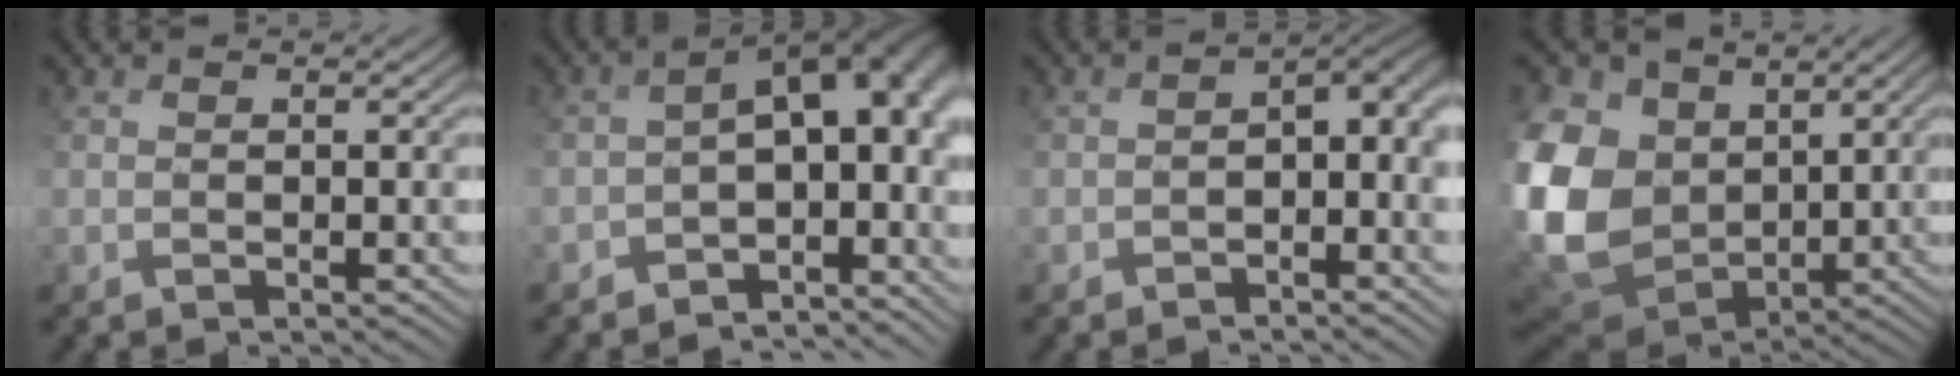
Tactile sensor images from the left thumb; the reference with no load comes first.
{"total": 11.9, "force": [-3.8, 7.0, 8.8], "torque": [-0.122, -0.022, -0.032]}
{"total": 5.0, "force": [-1.0, 2.7, 4.1], "torque": [-0.056, -0.005, -0.020]}
{"total": 16.1, "force": [2.2, 12.5, 10.0], "torque": [-0.290, -0.010, 0.051]}